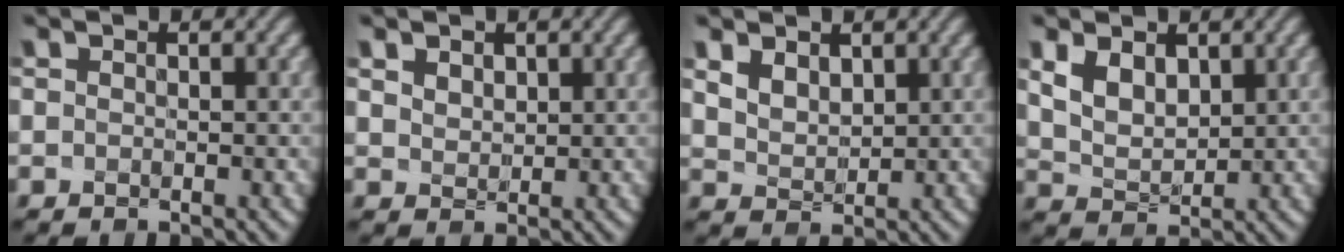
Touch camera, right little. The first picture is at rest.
{"total": 3.0, "force": [1.7, 2.0, 1.5], "torque": [-0.042, 0.011, 0.026]}
{"total": 4.6, "force": [2.5, 3.1, 2.4], "torque": [-0.062, 0.019, 0.044]}
{"total": 4.0, "force": [1.9, 2.5, 2.4], "torque": [-0.053, 0.014, 0.036]}